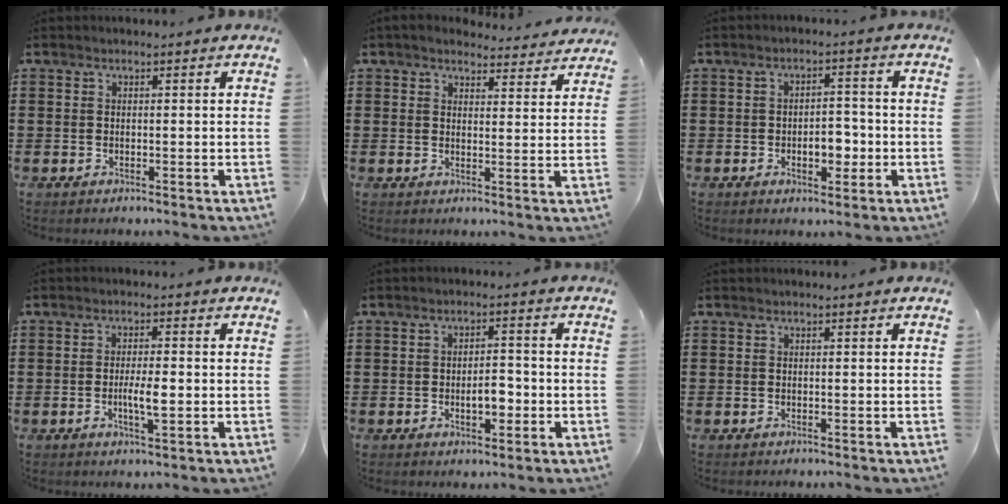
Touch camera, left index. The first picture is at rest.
{"total": 3.6, "force": [3.5, 0.8, 0.2], "torque": [-0.007, -0.017, 0.065]}
{"total": 4.8, "force": [-1.2, 2.7, 3.8], "torque": [-0.062, 0.005, -0.026]}
{"total": 4.1, "force": [-0.6, 0.9, 3.9], "torque": [-0.074, -0.003, -0.013]}
{"total": 4.0, "force": [-0.9, 2.0, 3.3], "torque": [-0.055, 0.002, -0.021]}
{"total": 0.0}